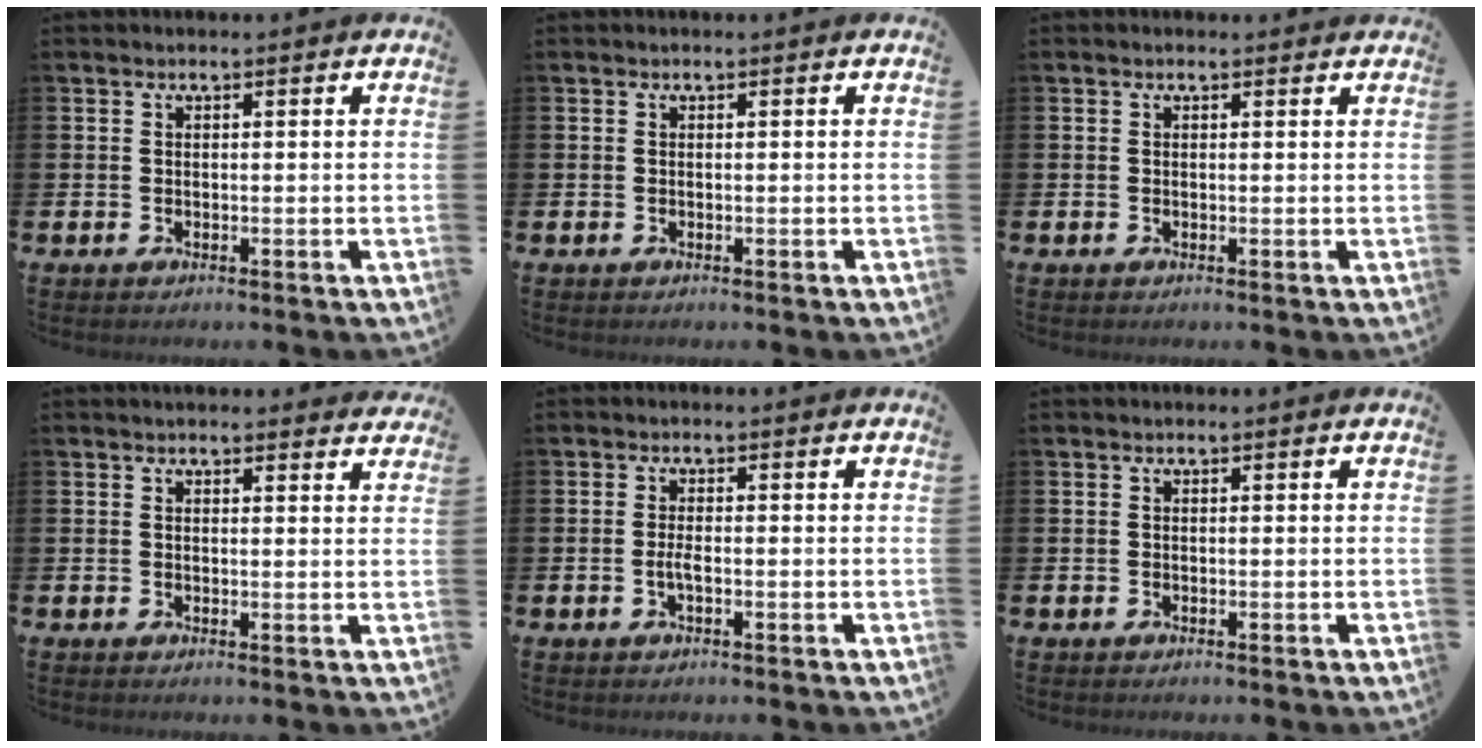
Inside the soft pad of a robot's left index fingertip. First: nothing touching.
{"total": 0.0}
{"total": 0.0}
{"total": 1.9, "force": [1.9, 0.3, 0.1], "torque": [0.003, -0.007, 0.033]}
{"total": 1.5, "force": [-0.5, 0.4, 1.3], "torque": [-0.020, -0.002, -0.011]}
{"total": 0.0}